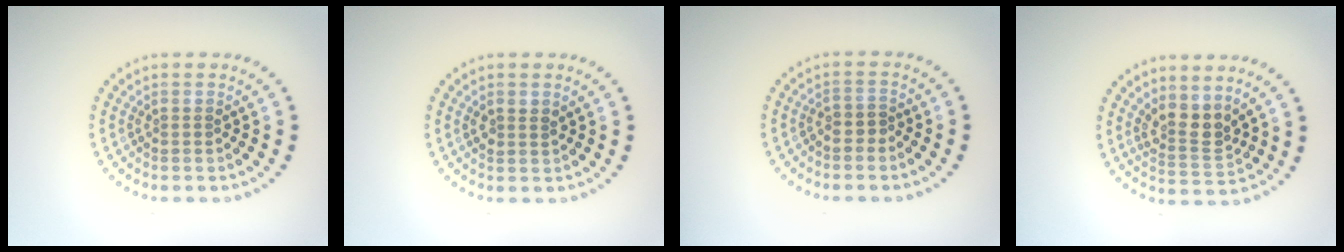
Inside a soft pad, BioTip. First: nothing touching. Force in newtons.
{"total": 1.2, "press": 1.1, "slide": 0.6}
{"total": 1.0, "press": 0.8, "slide": 0.6}
{"total": 2.9, "press": 2.4, "slide": 1.6}